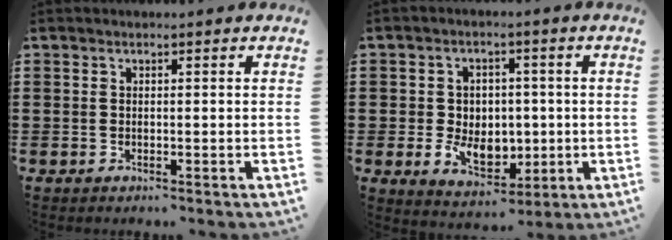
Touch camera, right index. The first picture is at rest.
{"total": 6.3, "force": [-0.5, 5.2, 3.5], "torque": [-0.070, 0.008, -0.011]}